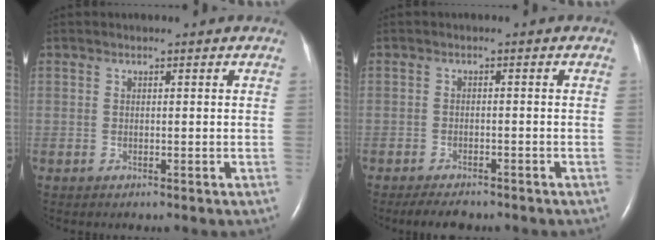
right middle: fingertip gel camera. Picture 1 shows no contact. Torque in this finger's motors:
{"motor_torque": [0.16, -0.13, 0.03, 0.01]}